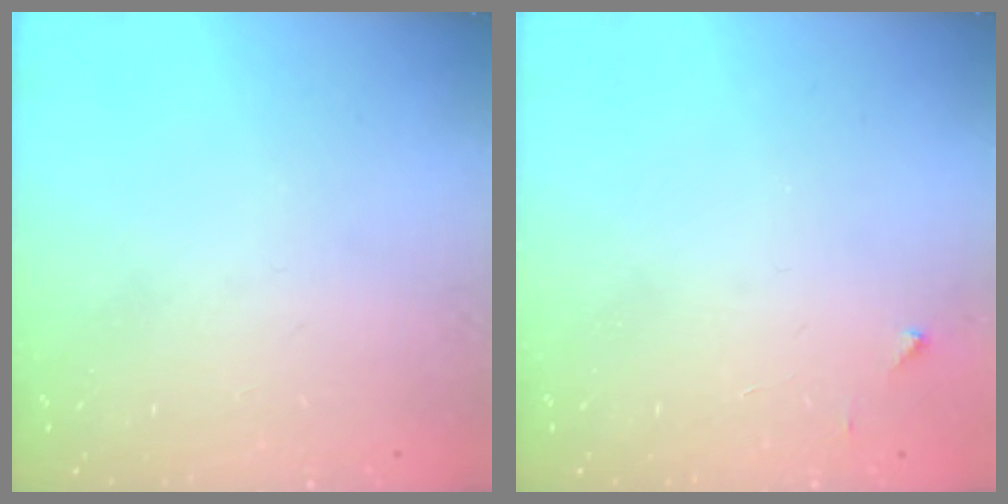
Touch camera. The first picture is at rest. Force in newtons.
{"total": 2.0, "press": 2.0, "slide": 0.2}